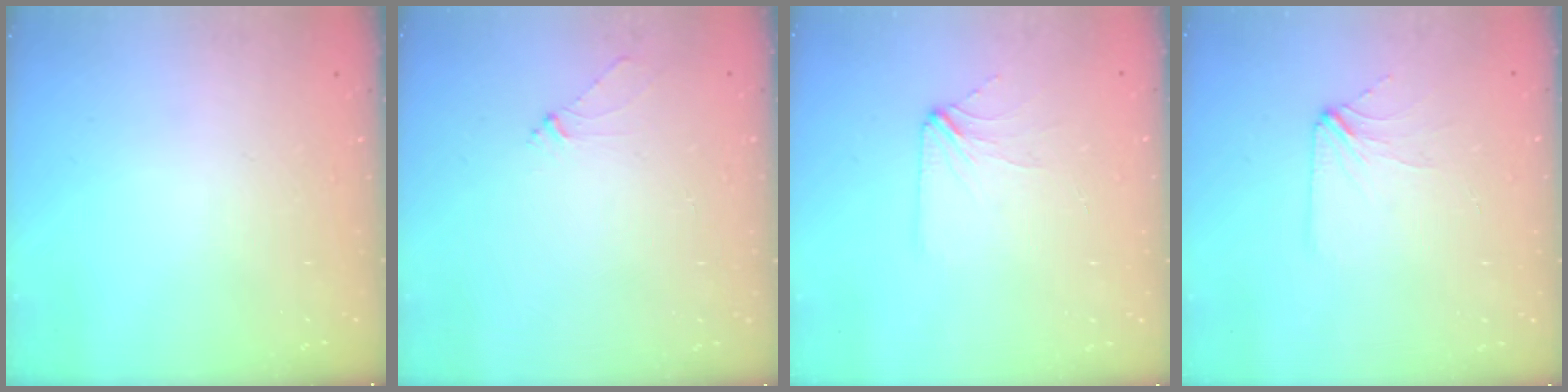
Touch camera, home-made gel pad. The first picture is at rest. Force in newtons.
{"total": 3.9, "press": 3.8, "slide": 0.8}
{"total": 2.8, "press": 2.8, "slide": 0.4}
{"total": 2.8, "press": 2.8, "slide": 0.4}